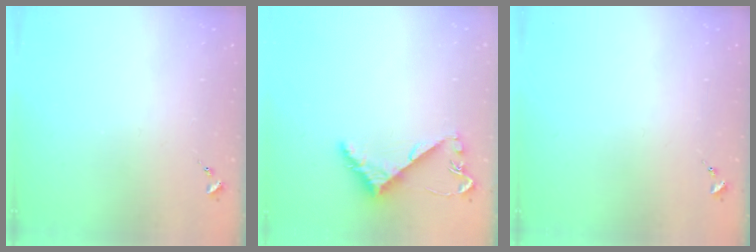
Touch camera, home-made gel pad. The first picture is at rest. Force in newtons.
{"total": 5.2, "press": 5.2, "slide": 0.4}
{"total": 0.0}